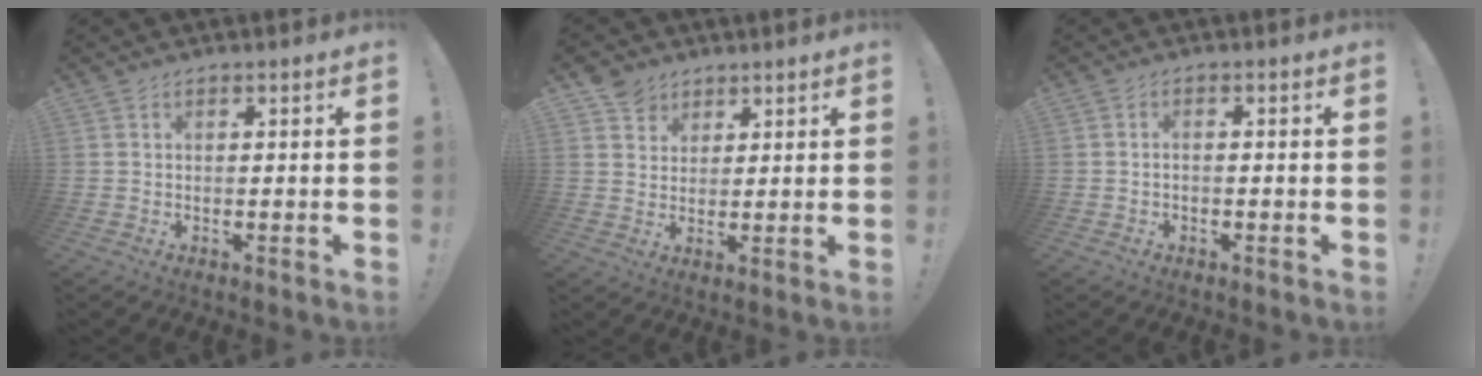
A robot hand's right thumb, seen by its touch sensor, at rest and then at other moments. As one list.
[{"total": 5.7, "force": [3.8, 4.2, 0.6], "torque": [-0.006, -0.024, 0.074]}, {"total": 1.1, "force": [-0.8, 0.5, 0.6], "torque": [-0.015, 0.006, -0.013]}]